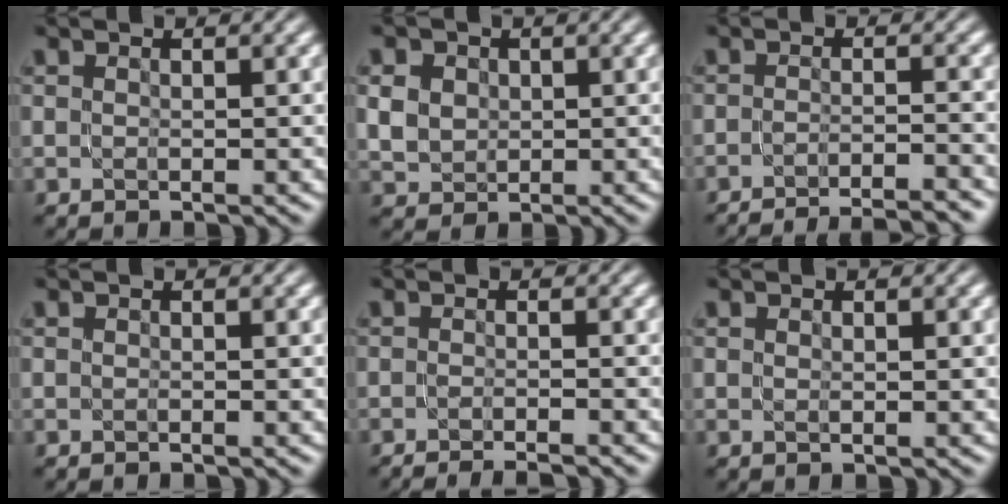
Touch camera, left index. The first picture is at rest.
{"total": 3.4, "force": [1.0, 2.8, 1.6], "torque": [-0.048, 0.002, 0.024]}
{"total": 8.8, "force": [-7.7, 1.9, 3.7], "torque": [-0.026, 0.001, -0.093]}
{"total": 0.0}
{"total": 3.3, "force": [-2.5, 0.6, 2.1], "torque": [-0.020, 0.003, -0.042]}
{"total": 0.5, "force": [0.2, 0.2, 0.4], "torque": [-0.009, -0.001, 0.004]}